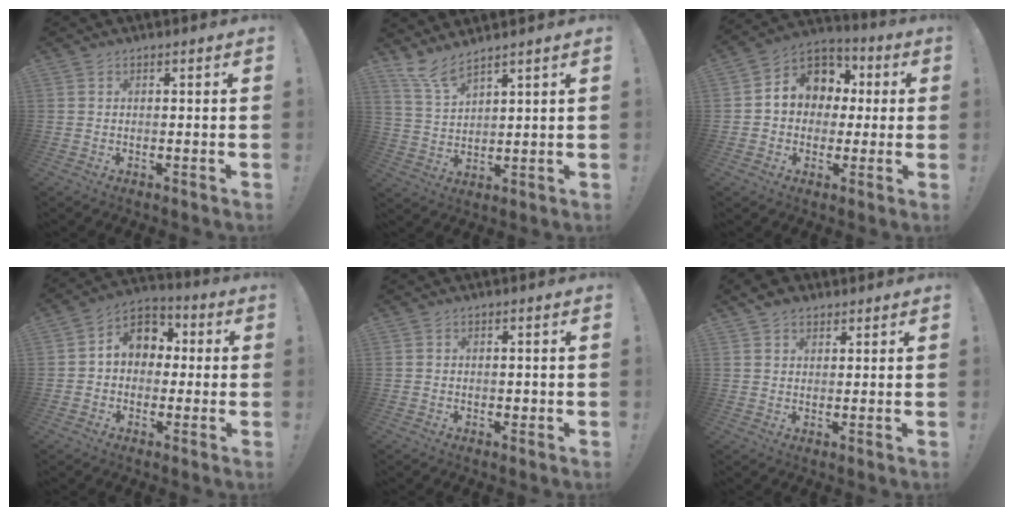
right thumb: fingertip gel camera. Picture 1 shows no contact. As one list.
[{"total": 7.1, "force": [6.2, 1.1, 3.3], "torque": [-0.076, -0.035, 0.115]}, {"total": 11.4, "force": [2.2, 10.0, 5.2], "torque": [-0.065, -0.003, 0.047]}, {"total": 9.4, "force": [1.2, 7.9, 5.0], "torque": [-0.070, 0.009, 0.030]}, {"total": 0.7, "force": [-0.1, 0.7, 0.2], "torque": [-0.004, 0.002, -0.001]}, {"total": 4.2, "force": [2.8, 2.9, 1.2], "torque": [-0.011, -0.014, 0.050]}]